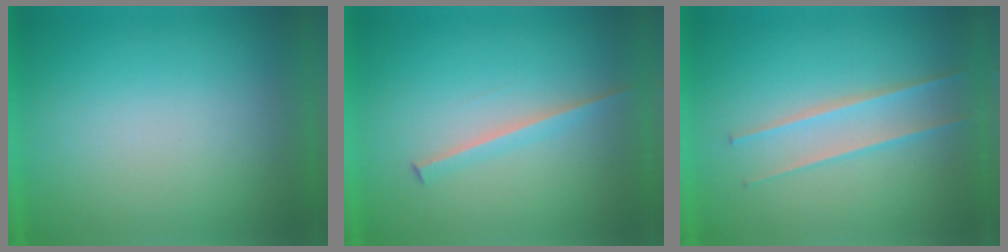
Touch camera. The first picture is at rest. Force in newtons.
{"total": 1.8}
{"total": 2.4}